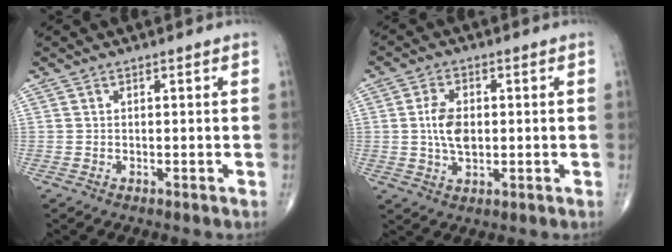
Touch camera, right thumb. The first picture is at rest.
{"total": 6.6, "force": [0.2, 3.9, 5.3], "torque": [-0.096, 0.000, 0.003]}